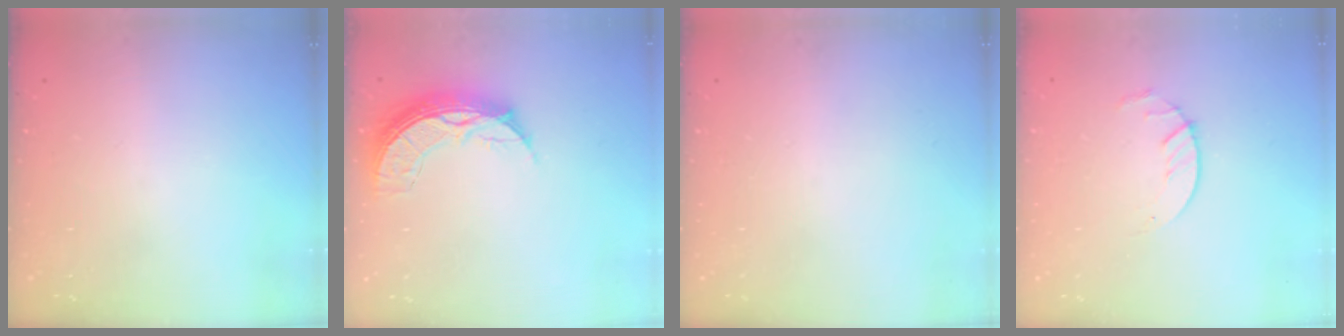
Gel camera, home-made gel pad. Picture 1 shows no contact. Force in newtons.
{"total": 9.8, "press": 9.8, "slide": 0.7}
{"total": 0.0}
{"total": 3.0, "press": 3.0, "slide": 0.4}